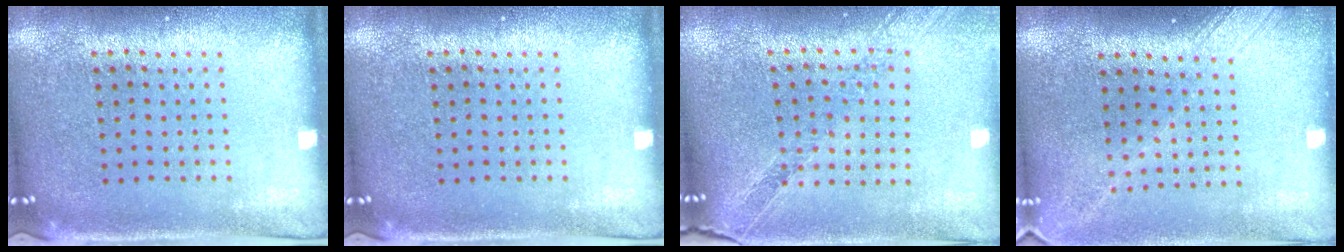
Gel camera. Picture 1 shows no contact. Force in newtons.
{"total": 0.0}
{"total": 1.1, "press": 1.1, "slide": 0.1}
{"total": 1.7, "press": 1.3, "slide": 1.1}